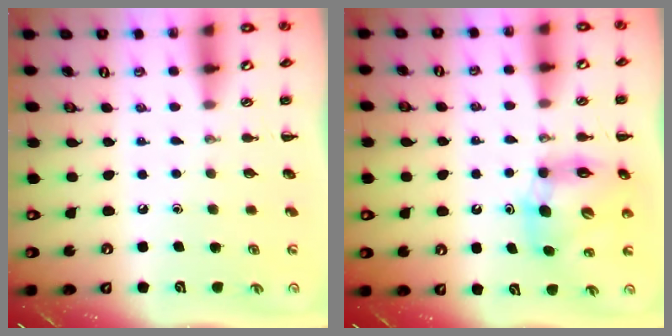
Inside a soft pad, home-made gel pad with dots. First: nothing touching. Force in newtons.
{"total": 9.3, "press": 9.0, "slide": 2.2}